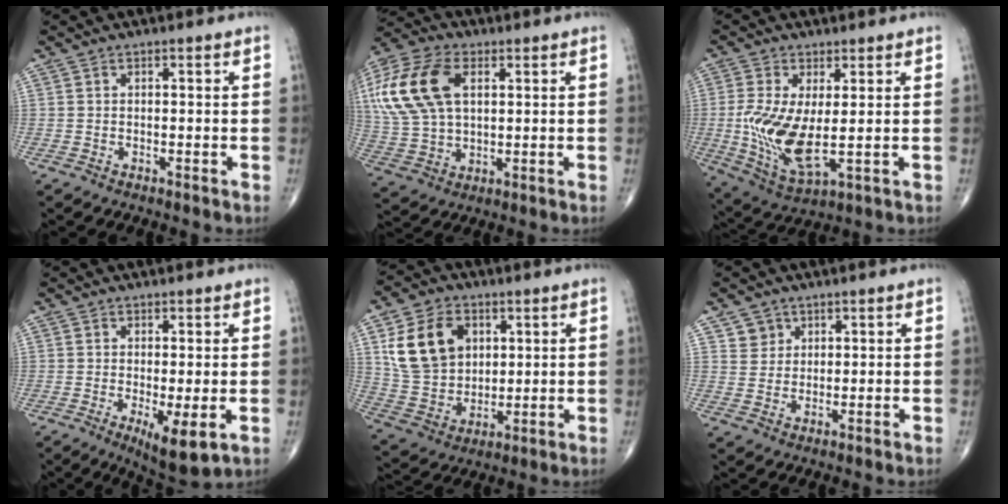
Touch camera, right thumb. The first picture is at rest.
{"total": 20.6, "force": [6.1, 12.6, 15.1], "torque": [-0.342, 0.012, 0.114]}
{"total": 12.0, "force": [-0.2, 4.8, 11.0], "torque": [-0.232, -0.023, 0.008]}
{"total": 7.0, "force": [-1.8, 2.0, 6.5], "torque": [-0.106, -0.023, -0.024]}
{"total": 15.0, "force": [4.8, 11.1, 8.9], "torque": [-0.137, -0.010, 0.096]}
{"total": 3.3, "force": [1.9, 2.7, 0.2], "torque": [0.019, -0.011, 0.029]}